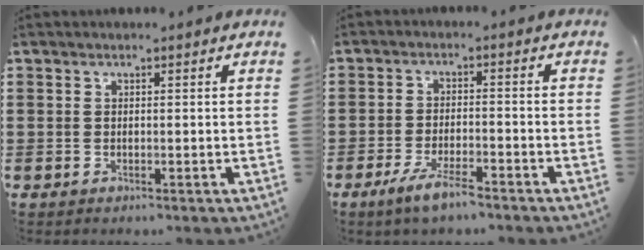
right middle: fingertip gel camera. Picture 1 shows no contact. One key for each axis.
{"total": 4.8, "fx": -3.4, "fy": 0.9, "fz": 3.3, "tx": -0.072, "ty": -0.003, "tz": -0.065}